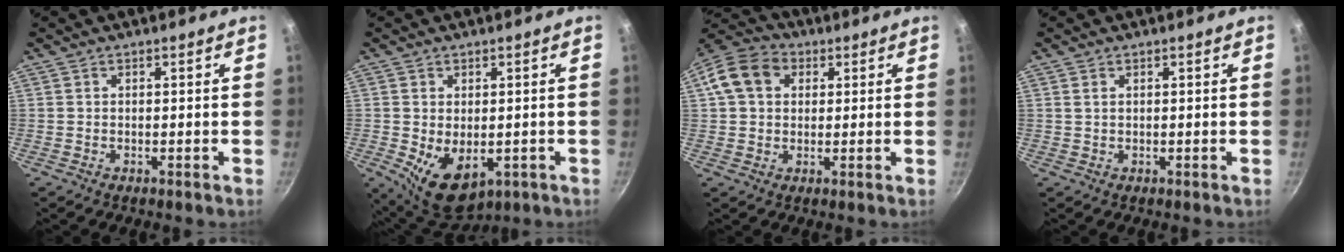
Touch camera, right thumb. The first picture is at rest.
{"total": 9.6, "force": [-1.7, 5.9, 7.4], "torque": [-0.103, -0.017, -0.008]}
{"total": 10.2, "force": [2.6, 8.0, 5.7], "torque": [-0.081, 0.019, 0.028]}
{"total": 0.8, "force": [0.4, 0.4, 0.5], "torque": [-0.011, 0.002, 0.008]}